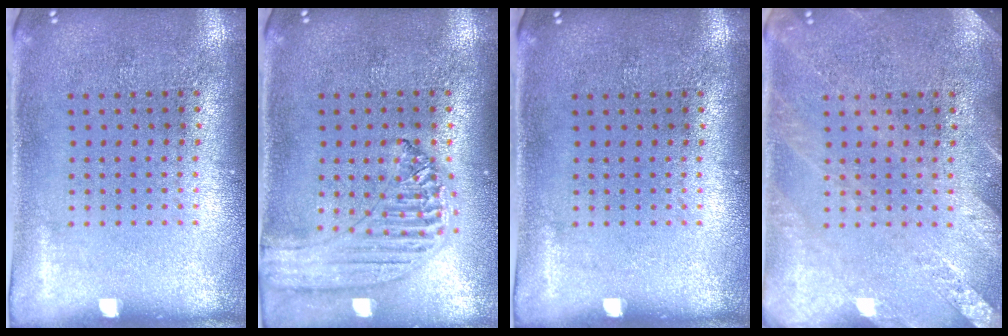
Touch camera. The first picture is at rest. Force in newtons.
{"total": 1.2, "press": 1.2, "slide": 0.2}
{"total": 0.0}
{"total": 2.6, "press": 2.6, "slide": 0.2}